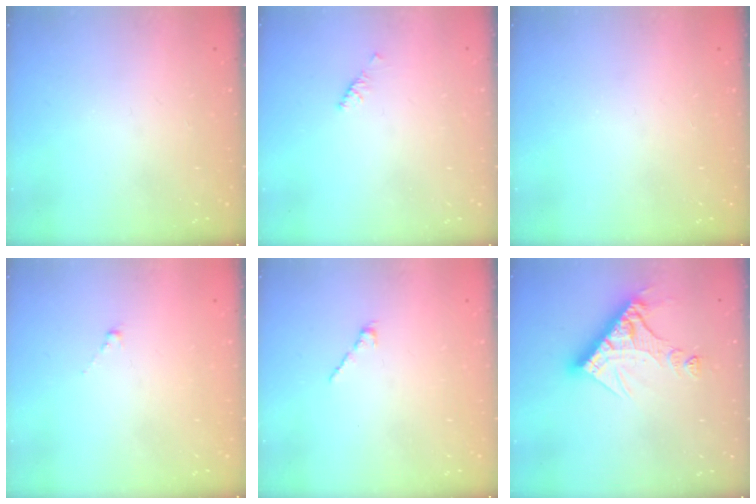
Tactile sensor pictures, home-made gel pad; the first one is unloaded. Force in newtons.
{"total": 2.1, "press": 2.0, "slide": 0.6}
{"total": 0.0}
{"total": 0.8, "press": 0.7, "slide": 0.5}
{"total": 2.1, "press": 2.0, "slide": 0.7}
{"total": 13.4, "press": 13.4, "slide": 1.3}